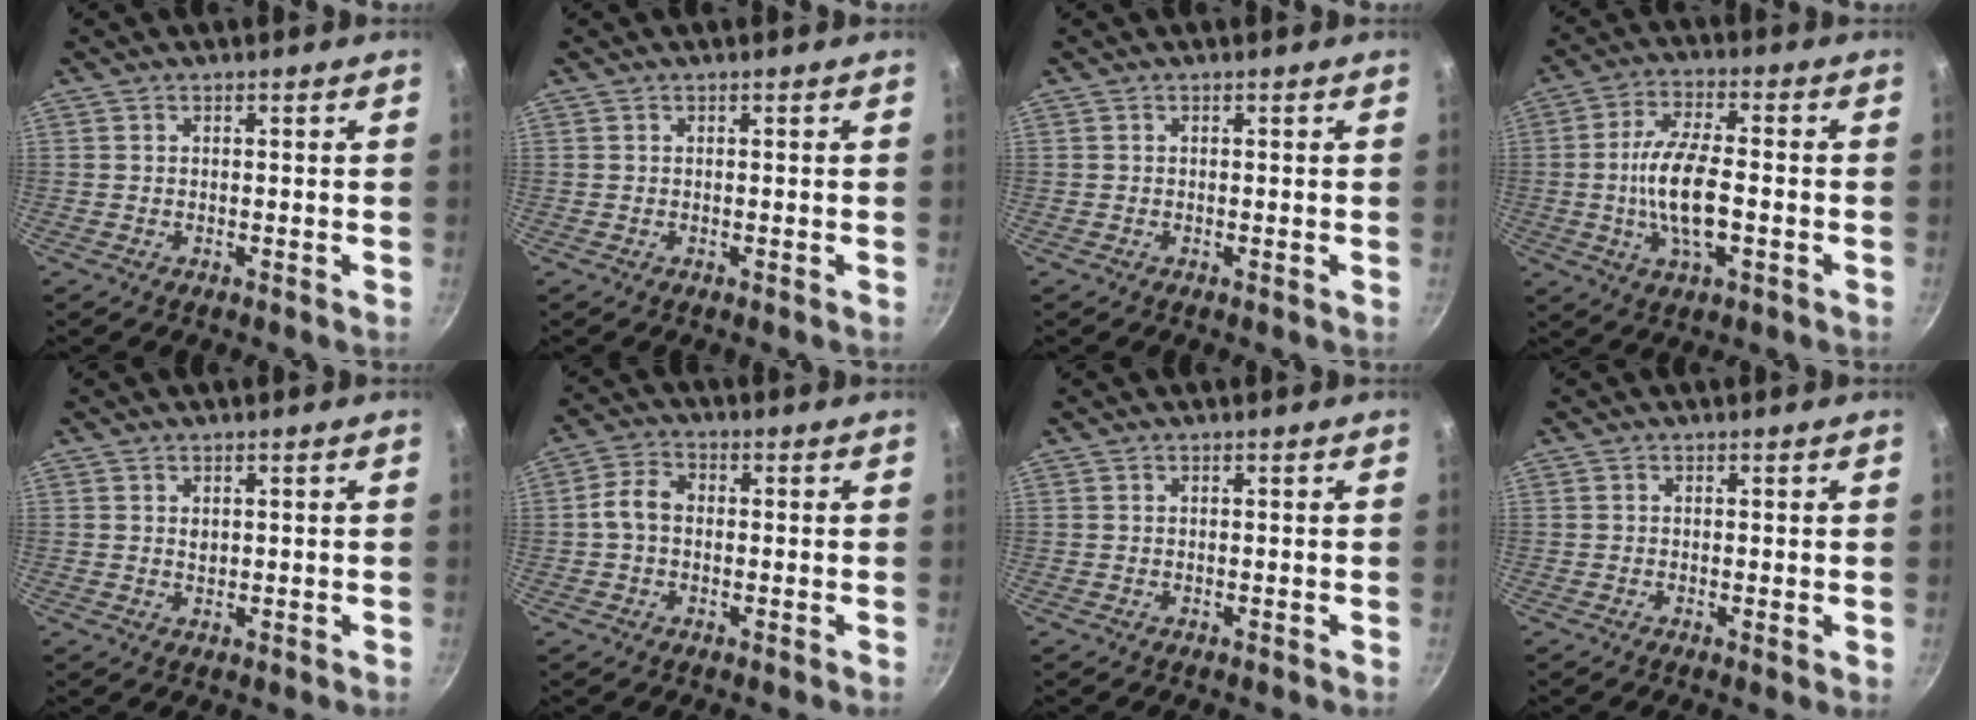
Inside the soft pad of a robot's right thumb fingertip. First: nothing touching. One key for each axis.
{"total": 0.0}
{"total": 0.0}
{"total": 11.8, "fx": -1.5, "fy": 4.7, "fz": 10.7, "tx": -0.207, "ty": 0.011, "tz": -0.029}
{"total": 1.1, "fx": 0.4, "fy": 0.8, "fz": 0.7, "tx": -0.005, "ty": -0.004, "tz": 0.009}
{"total": 5.3, "fx": -0.3, "fy": 3.9, "fz": 3.6, "tx": -0.064, "ty": 0.019, "tz": -0.013}
{"total": 0.0}
{"total": 1.2, "fx": 0.0, "fy": 0.3, "fz": 1.2, "tx": -0.024, "ty": -0.006, "tz": -0.004}